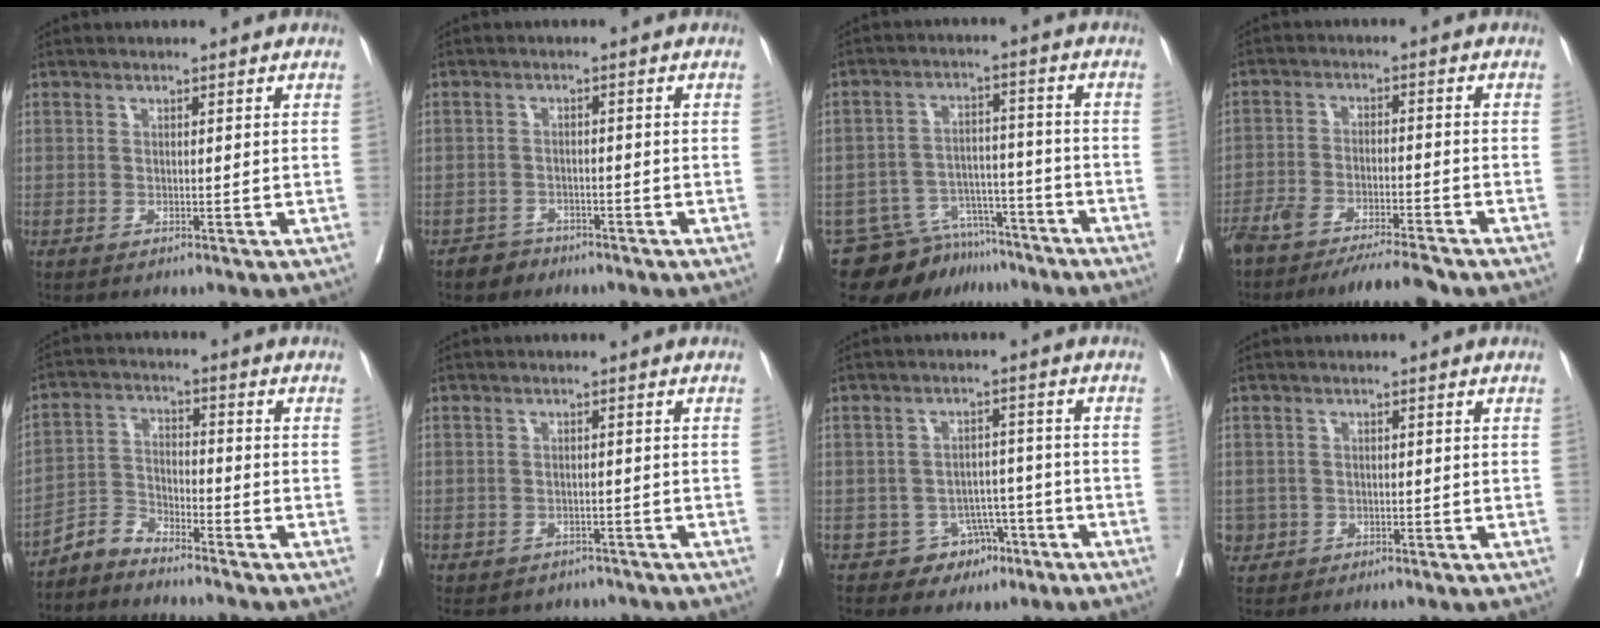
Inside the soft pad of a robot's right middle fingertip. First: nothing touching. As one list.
[{"total": 2.3, "force": [-1.8, 1.4, -0.1], "torque": [0.001, 0.008, -0.031]}, {"total": 11.0, "force": [-9.3, 5.4, 2.1], "torque": [-0.022, 0.027, -0.146]}, {"total": 10.8, "force": [-9.4, 0.9, 5.3], "torque": [-0.078, -0.016, -0.149]}, {"total": 4.4, "force": [-4.4, 0.4, 0.0], "torque": [0.003, 0.002, -0.085]}, {"total": 7.0, "force": [-5.8, 3.9, 0.9], "torque": [-0.004, 0.005, -0.071]}, {"total": 5.1, "force": [-2.8, 4.2, 0.6], "torque": [0.011, 0.018, -0.035]}, {"total": 1.9, "force": [-0.6, 1.8, 0.1], "torque": [0.008, 0.010, -0.009]}]